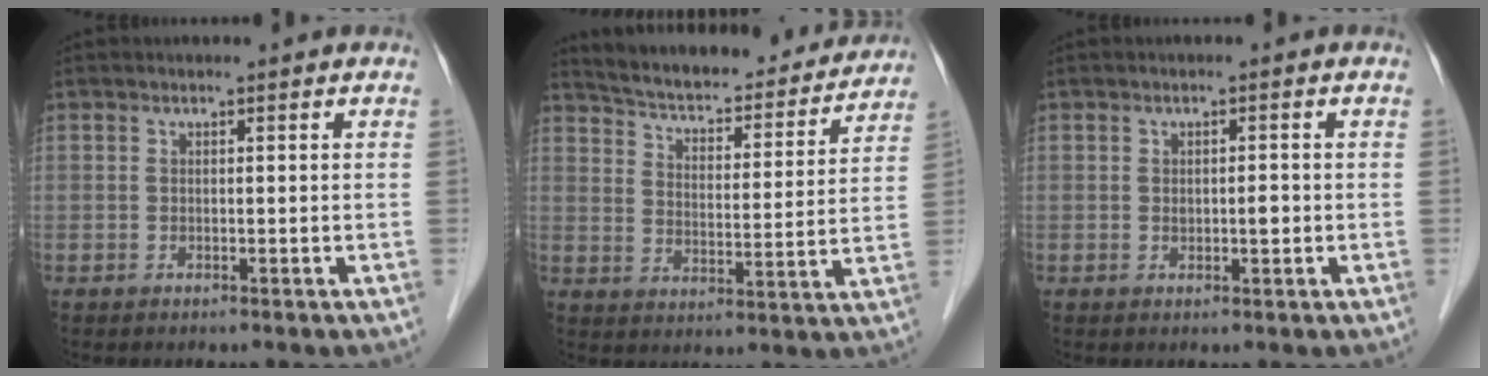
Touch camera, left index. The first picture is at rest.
{"total": 21.8, "force": [20.2, 4.9, 6.7], "torque": [-0.100, -0.010, 0.268]}
{"total": 1.6, "force": [-0.1, 0.7, 1.5], "torque": [-0.024, 0.000, 0.000]}